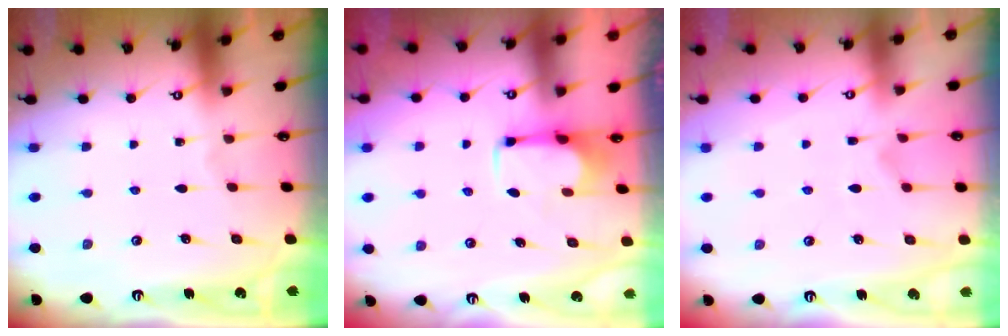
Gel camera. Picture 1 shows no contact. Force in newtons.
{"total": 2.6, "press": 2.5, "slide": 0.8}
{"total": 1.1, "press": 0.3, "slide": 1.0}